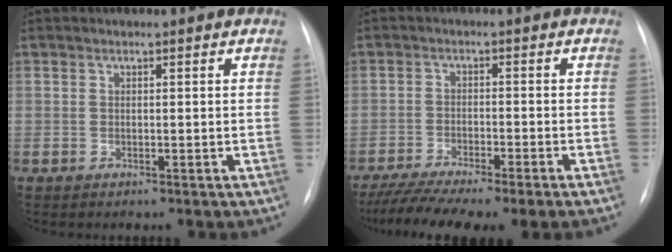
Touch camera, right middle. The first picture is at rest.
{"total": 11.0, "force": [-9.0, -0.1, 6.2], "torque": [-0.091, -0.020, -0.140]}